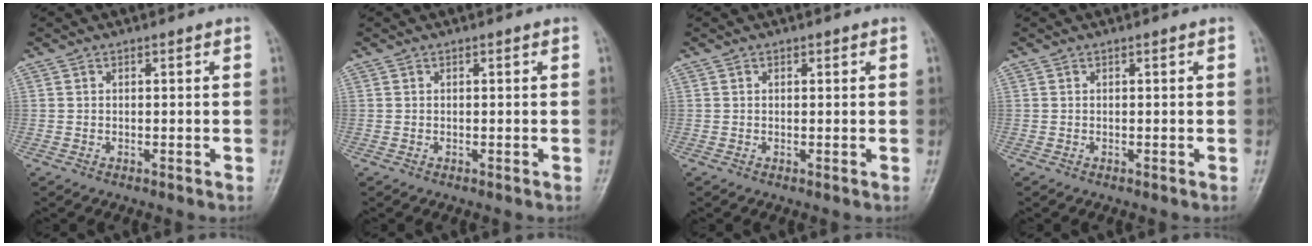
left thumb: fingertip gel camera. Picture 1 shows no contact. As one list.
[{"total": 0.0}, {"total": 0.6, "force": [0.2, 0.4, 0.3], "torque": [0.000, -0.001, 0.002]}, {"total": 0.0}]